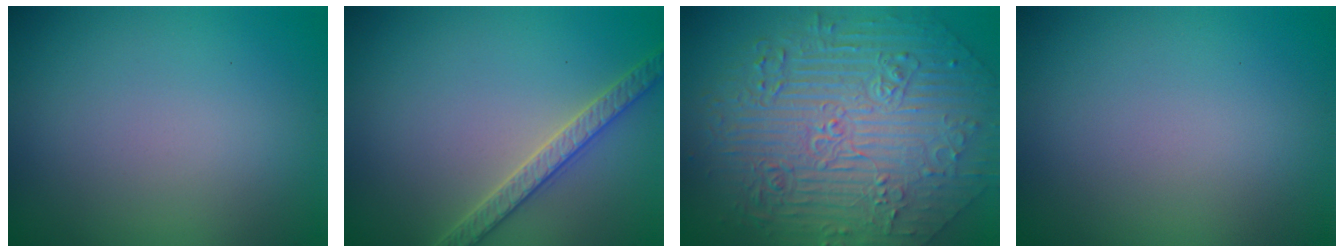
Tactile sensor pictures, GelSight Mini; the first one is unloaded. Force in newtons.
{"total": 2.8, "press": 2.8, "slide": 0.6}
{"total": 10.8, "press": 7.5, "slide": 7.8}
{"total": 0.0}